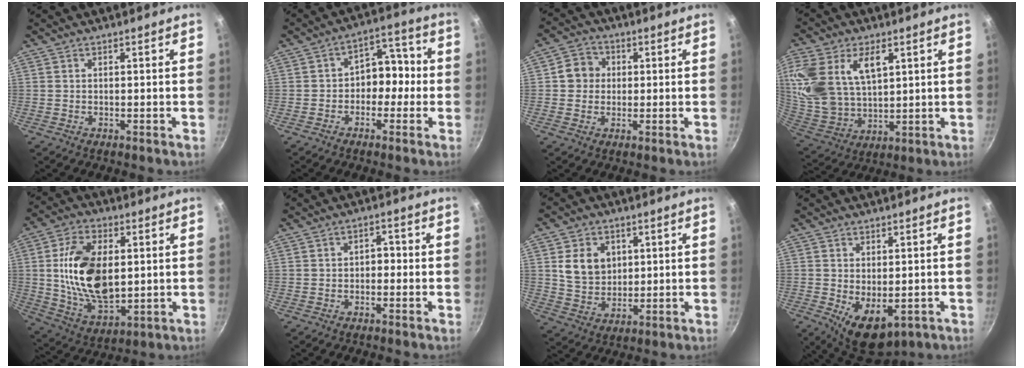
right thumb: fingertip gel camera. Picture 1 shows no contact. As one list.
[{"total": 8.5, "force": [-1.0, 6.0, 5.9], "torque": [-0.044, 0.040, -0.030]}, {"total": 5.8, "force": [0.5, 5.3, 2.2], "torque": [-0.017, 0.010, 0.000]}, {"total": 20.6, "force": [6.7, 12.6, 14.9], "torque": [-0.322, -0.008, 0.135]}, {"total": 18.1, "force": [1.9, 10.3, 14.8], "torque": [-0.257, -0.012, 0.045]}, {"total": 2.6, "force": [-0.5, 1.8, 1.7], "torque": [-0.007, 0.014, -0.017]}, {"total": 8.8, "force": [2.4, 7.1, 4.6], "torque": [-0.049, -0.014, 0.054]}, {"total": 9.5, "force": [-2.8, 5.4, 7.3], "torque": [-0.100, -0.005, -0.022]}]